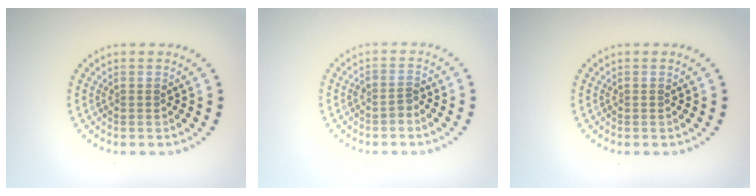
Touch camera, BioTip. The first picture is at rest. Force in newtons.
{"total": 1.3, "press": 0.9, "slide": 0.9}
{"total": 0.0}